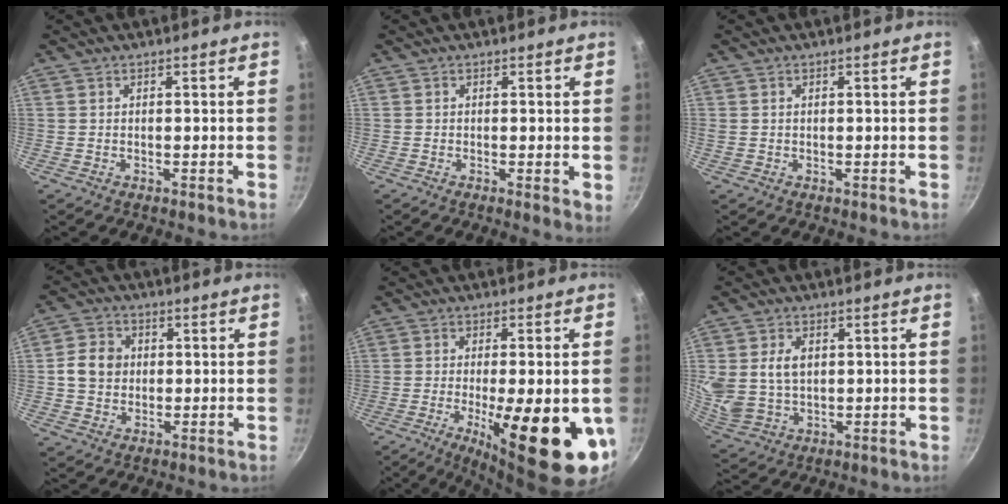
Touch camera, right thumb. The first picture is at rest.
{"total": 1.8, "force": [0.0, 0.5, 1.7], "torque": [-0.022, -0.006, -0.002]}
{"total": 0.6, "force": [0.1, 0.5, 0.3], "torque": [-0.005, 0.002, 0.003]}
{"total": 6.7, "force": [0.4, 5.8, 3.3], "torque": [-0.038, 0.008, -0.004]}
{"total": 21.6, "force": [-5.6, 6.6, 19.8], "torque": [-0.263, -0.007, -0.069]}
{"total": 9.5, "force": [1.8, 6.9, 6.3], "torque": [-0.109, -0.016, 0.043]}